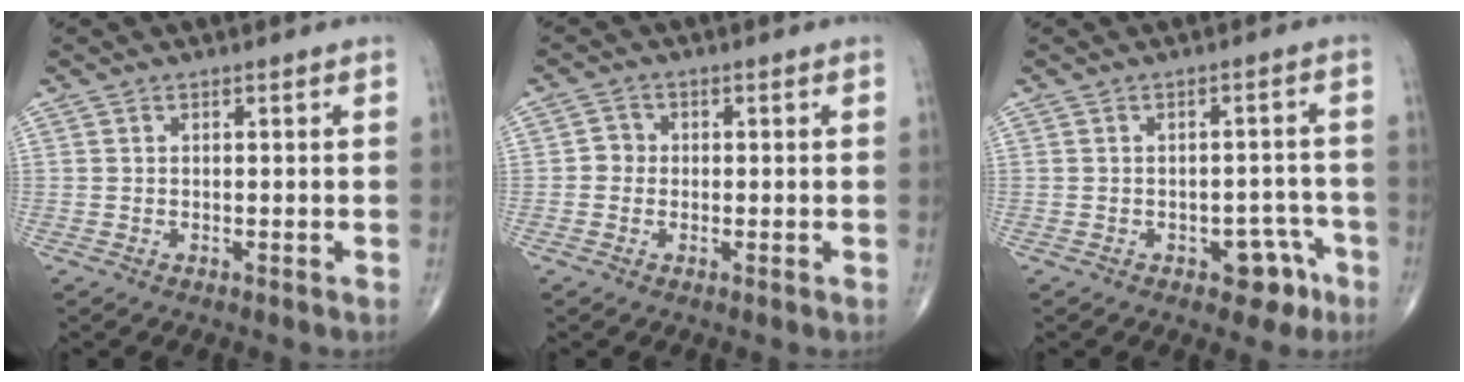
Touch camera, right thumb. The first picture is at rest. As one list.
[{"total": 2.3, "force": [-0.3, 2.1, 0.7], "torque": [0.004, 0.008, -0.011]}, {"total": 5.3, "force": [-2.8, 3.2, 3.1], "torque": [-0.011, 0.028, -0.032]}]